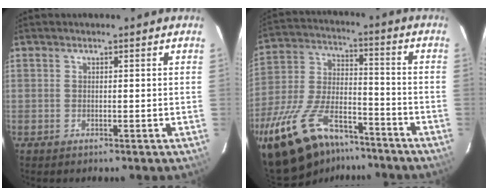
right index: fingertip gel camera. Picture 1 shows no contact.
{"total": 24.4, "force": [-17.3, 10.7, 13.4], "torque": [-0.292, -0.021, -0.285]}